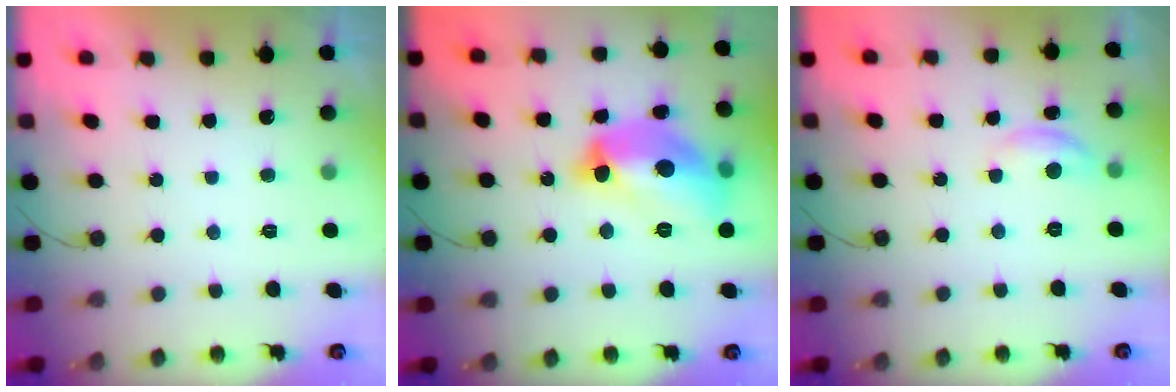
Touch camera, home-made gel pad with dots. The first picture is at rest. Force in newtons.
{"total": 18.6, "press": 18.6, "slide": 1.2}
{"total": 5.7, "press": 5.7, "slide": 0.2}